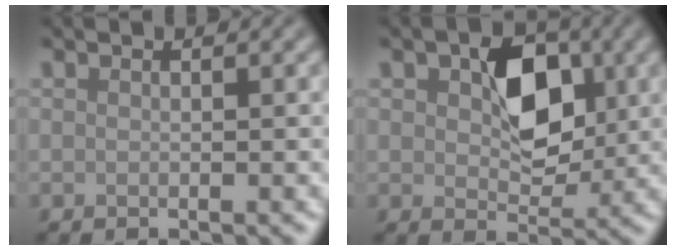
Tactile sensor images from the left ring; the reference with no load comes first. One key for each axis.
{"total": 5.5, "fx": 1.2, "fy": 3.6, "fz": 3.9, "tx": -0.061, "ty": 0.000, "tz": 0.018}